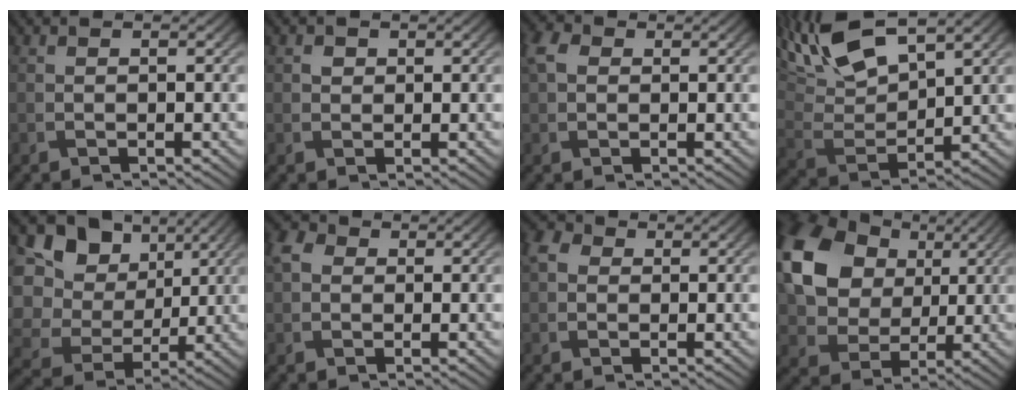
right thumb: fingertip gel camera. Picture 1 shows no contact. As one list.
[{"total": 0.9, "force": [0.0, 0.8, 0.2], "torque": [-0.003, -0.005, -0.005]}, {"total": 3.0, "force": [0.5, 2.3, 1.9], "torque": [-0.048, 0.005, 0.002]}, {"total": 13.9, "force": [9.2, 4.7, 9.3], "torque": [-0.221, 0.021, 0.167]}, {"total": 14.7, "force": [3.6, 12.3, 7.3], "torque": [-0.229, 0.012, 0.075]}, {"total": 2.8, "force": [0.3, 2.4, 1.5], "torque": [-0.038, 0.003, -0.005]}, {"total": 2.7, "force": [0.2, 2.3, 1.3], "torque": [-0.032, 0.003, -0.007]}, {"total": 14.5, "force": [4.3, 11.0, 8.5], "torque": [-0.192, 0.014, 0.070]}]